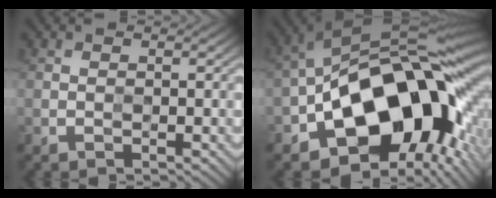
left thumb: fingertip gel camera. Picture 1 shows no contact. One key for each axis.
{"total": 18.6, "fx": -5.3, "fy": 11.1, "fz": 14.0, "tx": -0.201, "ty": 0.002, "tz": -0.089}